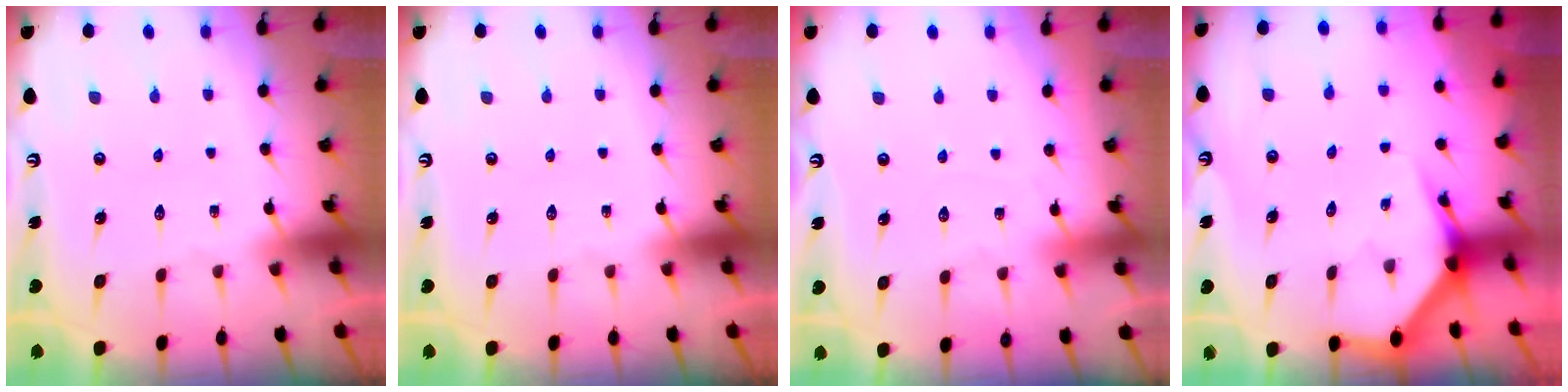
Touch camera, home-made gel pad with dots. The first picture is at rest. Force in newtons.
{"total": 0.0}
{"total": 2.9, "press": 2.9, "slide": 0.4}
{"total": 3.8, "press": 3.8, "slide": 0.2}